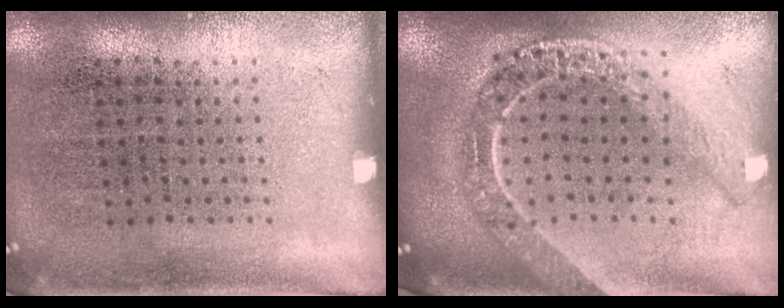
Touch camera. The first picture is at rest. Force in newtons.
{"total": 2.1, "press": 1.8, "slide": 1.0}